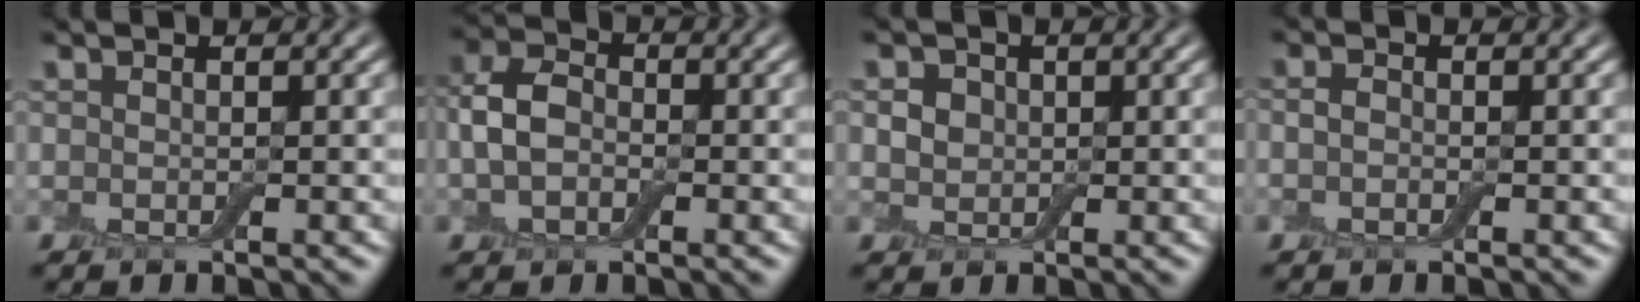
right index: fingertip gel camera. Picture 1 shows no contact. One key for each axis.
{"total": 3.8, "fx": -0.4, "fy": 2.8, "fz": 2.5, "tx": -0.055, "ty": 0.006, "tz": -0.016}
{"total": 1.6, "fx": 0.3, "fy": 1.5, "fz": 0.3, "tx": -0.008, "ty": 0.002, "tz": 0.003}
{"total": 1.0, "fx": -0.2, "fy": 0.7, "fz": 0.6, "tx": -0.012, "ty": 0.004, "tz": -0.006}